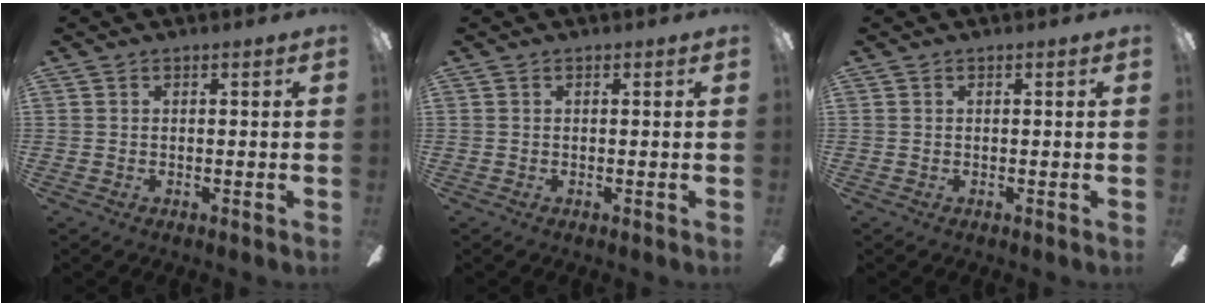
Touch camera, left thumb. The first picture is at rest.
{"total": 0.0}
{"total": 0.0}